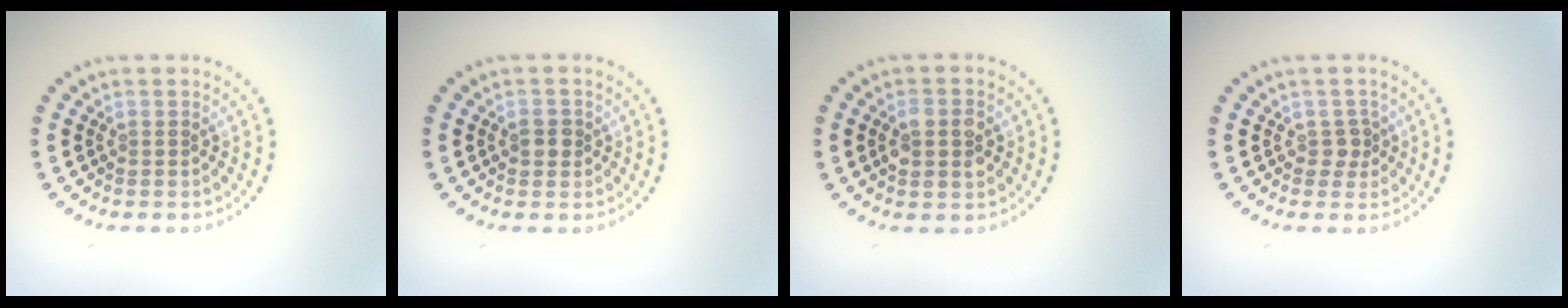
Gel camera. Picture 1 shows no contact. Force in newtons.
{"total": 1.4, "press": 1.4, "slide": 0.2}
{"total": 2.8, "press": 2.8, "slide": 0.3}
{"total": 1.3, "press": 1.0, "slide": 0.8}